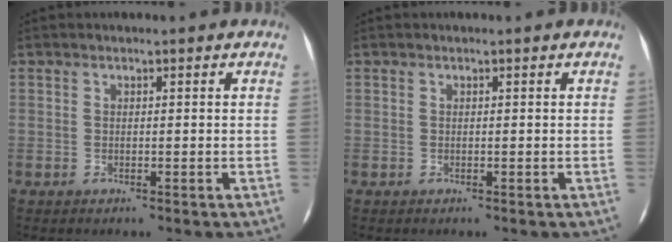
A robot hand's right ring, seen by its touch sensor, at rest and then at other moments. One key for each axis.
{"total": 0.0}